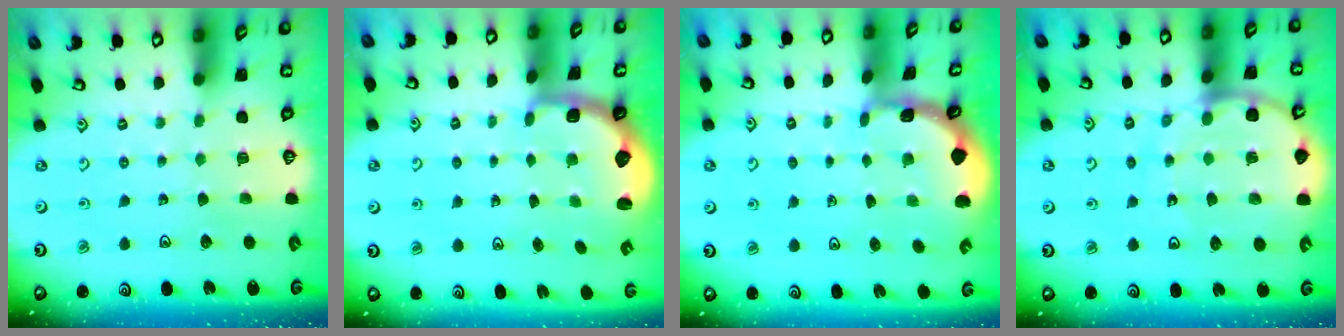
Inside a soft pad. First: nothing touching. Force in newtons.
{"total": 2.6, "press": 1.9, "slide": 1.7}
{"total": 1.5, "press": 1.5, "slide": 0.2}
{"total": 10.7, "press": 10.6, "slide": 1.4}